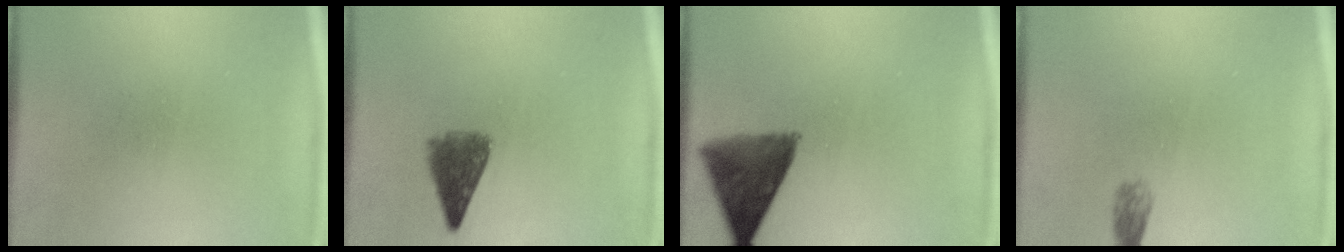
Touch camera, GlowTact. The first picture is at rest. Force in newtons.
{"total": 5.1}
{"total": 9.0}
{"total": 1.5}